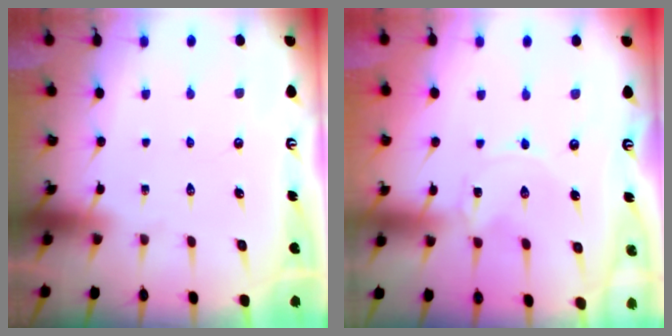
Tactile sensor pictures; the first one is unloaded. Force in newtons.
{"total": 0.0}